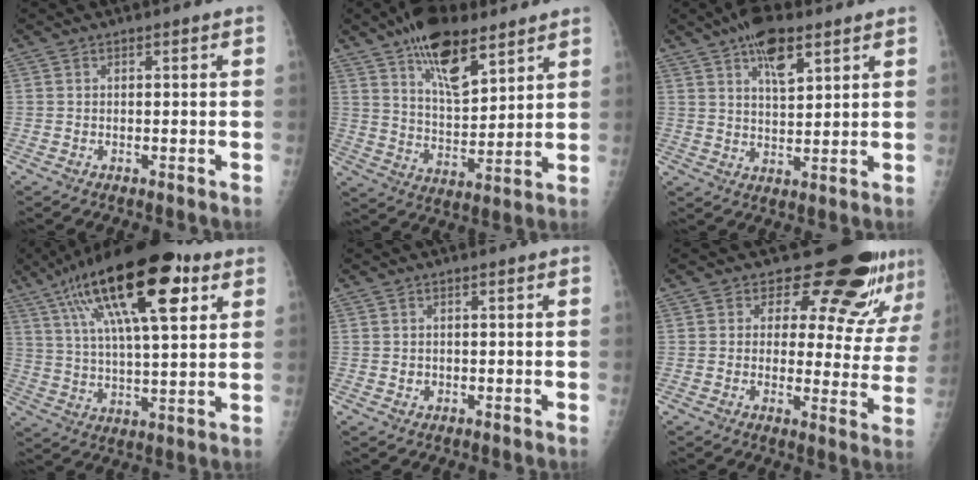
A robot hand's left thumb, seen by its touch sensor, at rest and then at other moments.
{"total": 14.9, "force": [9.3, 6.4, 9.7], "torque": [-0.132, -0.048, 0.161]}
{"total": 8.9, "force": [5.1, 3.5, 6.3], "torque": [-0.091, -0.020, 0.086]}
{"total": 24.2, "force": [11.3, 8.3, 19.8], "torque": [-0.323, -0.008, 0.183]}
{"total": 1.0, "force": [0.1, 0.9, 0.4], "torque": [-0.003, 0.000, 0.004]}
{"total": 15.6, "force": [12.5, 6.3, 6.9], "torque": [-0.032, -0.094, 0.140]}